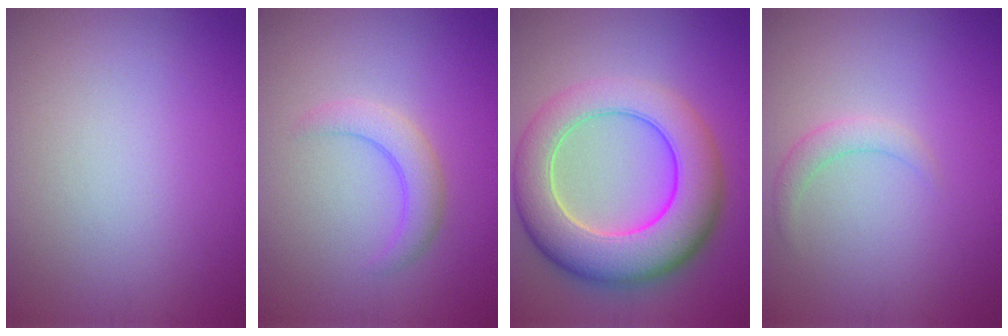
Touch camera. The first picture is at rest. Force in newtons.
{"total": 2.6, "press": 2.6, "slide": 0.2}
{"total": 10.5, "press": 10.4, "slide": 0.4}
{"total": 1.6, "press": 1.6, "slide": 0.1}